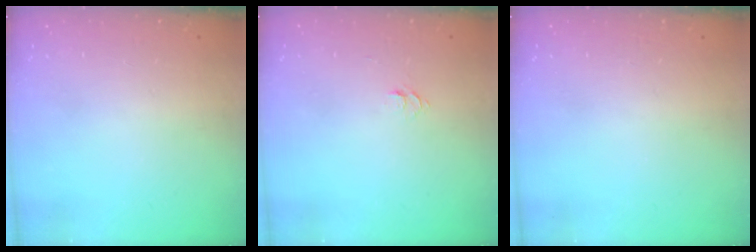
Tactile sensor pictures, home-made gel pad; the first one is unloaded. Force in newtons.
{"total": 4.7, "press": 4.6, "slide": 0.5}
{"total": 0.0}